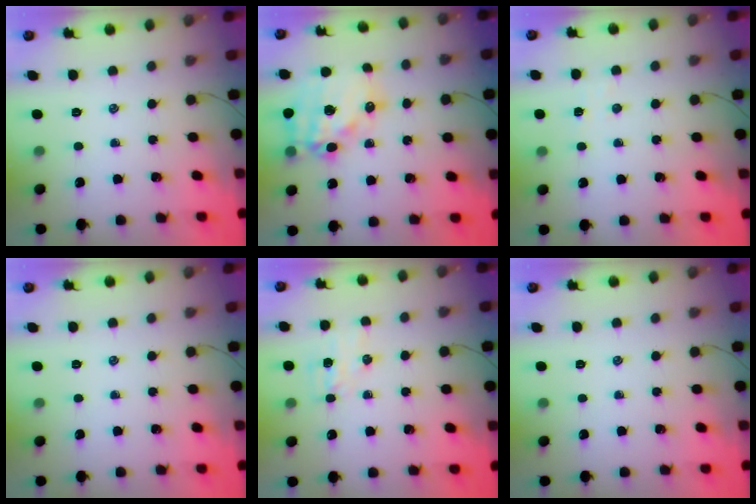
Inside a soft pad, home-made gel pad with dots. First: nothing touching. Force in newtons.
{"total": 16.6, "press": 16.1, "slide": 3.7}
{"total": 2.7, "press": 2.6, "slide": 0.8}
{"total": 0.0}
{"total": 5.8, "press": 5.6, "slide": 1.4}
{"total": 0.0}